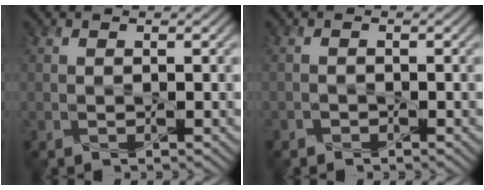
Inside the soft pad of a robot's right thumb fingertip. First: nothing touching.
{"total": 0.8, "force": [-0.7, 0.4, 0.0], "torque": [0.001, -0.002, -0.015]}